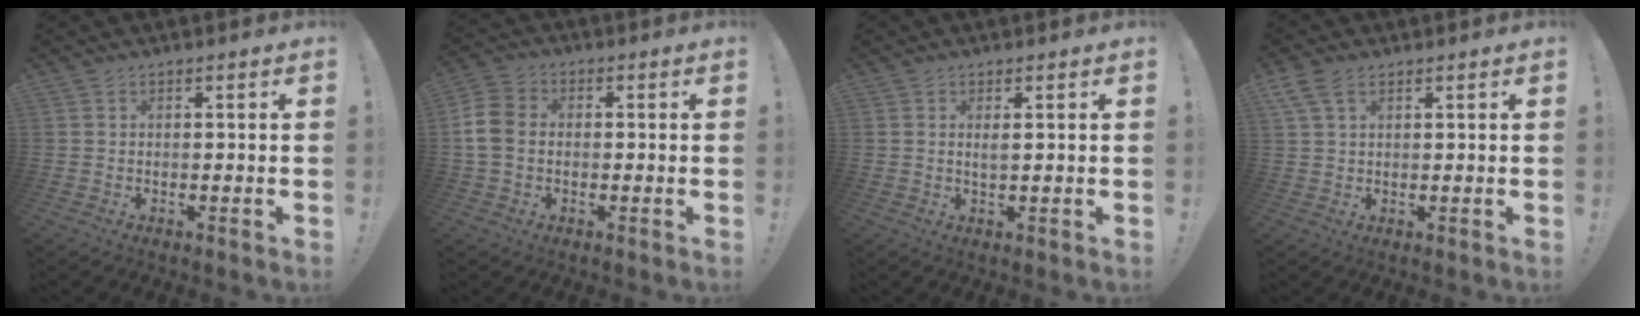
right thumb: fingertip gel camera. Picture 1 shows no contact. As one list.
[{"total": 8.3, "force": [-0.6, 6.3, 5.3], "torque": [-0.136, 0.008, -0.007]}, {"total": 1.6, "force": [0.8, 0.2, 1.4], "torque": [-0.022, -0.004, 0.011]}, {"total": 5.2, "force": [2.7, 2.6, 3.6], "torque": [-0.081, 0.004, 0.056]}]